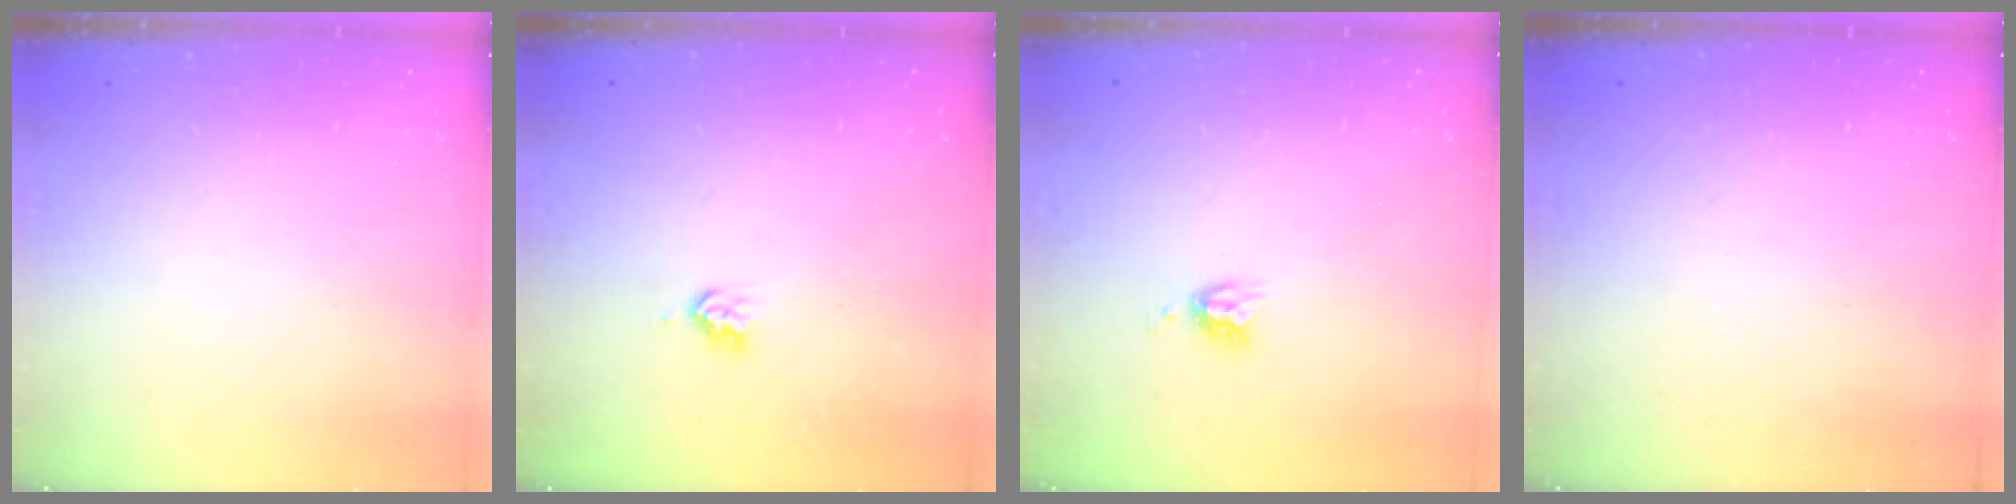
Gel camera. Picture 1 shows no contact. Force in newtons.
{"total": 2.8, "press": 2.8, "slide": 0.2}
{"total": 4.7, "press": 4.6, "slide": 0.4}
{"total": 0.0}